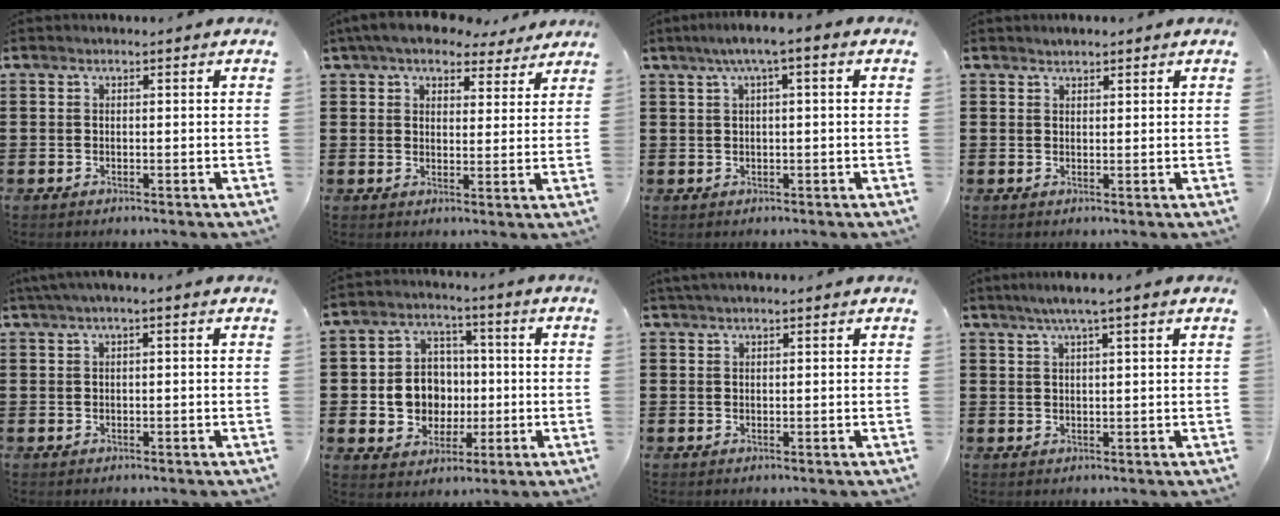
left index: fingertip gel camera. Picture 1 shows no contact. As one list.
[{"total": 6.6, "force": [5.8, 2.0, 2.4], "torque": [-0.067, -0.007, 0.108]}, {"total": 3.1, "force": [0.3, 0.2, 3.0], "torque": [-0.055, 0.004, 0.000]}, {"total": 1.0, "force": [1.0, 0.2, 0.0], "torque": [-0.001, 0.002, 0.020]}, {"total": 1.4, "force": [0.1, 0.0, 1.4], "torque": [-0.022, -0.003, 0.002]}, {"total": 7.6, "force": [-0.5, 7.0, 3.0], "torque": [-0.063, 0.015, -0.006]}, {"total": 1.2, "force": [0.9, 0.2, 0.8], "torque": [-0.016, 0.001, 0.017]}, {"total": 3.2, "force": [2.0, -0.3, 2.6], "torque": [-0.052, 0.003, 0.034]}]